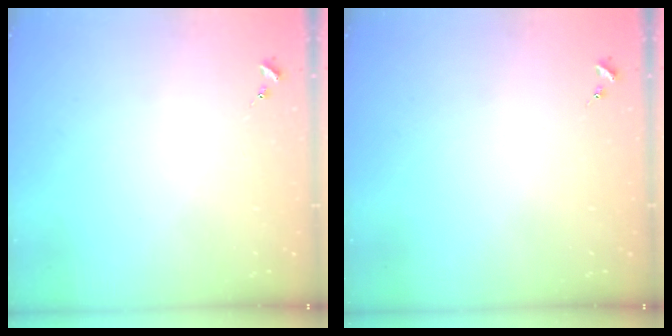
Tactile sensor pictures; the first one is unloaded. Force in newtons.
{"total": 0.0}